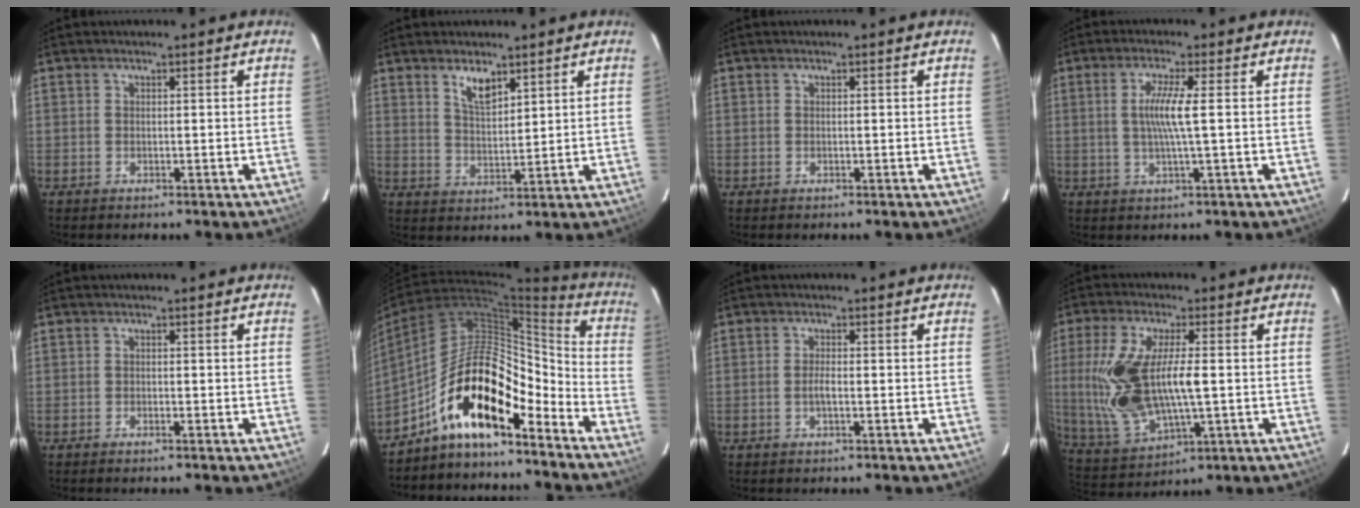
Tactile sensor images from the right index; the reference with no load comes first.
{"total": 4.9, "force": [3.3, 1.9, 3.2], "torque": [-0.057, -0.001, 0.063]}
{"total": 0.0}
{"total": 5.4, "force": [0.3, -0.6, 5.4], "torque": [-0.102, -0.004, 0.005]}
{"total": 0.7, "force": [-0.7, 0.1, 0.3], "torque": [-0.008, 0.001, -0.015]}
{"total": 15.9, "force": [-10.5, 5.0, 10.9], "torque": [-0.190, 0.023, -0.193]}
{"total": 1.6, "force": [-0.6, 0.3, 1.4], "torque": [-0.027, 0.000, -0.012]}
{"total": 17.3, "force": [0.0, 7.1, 15.8], "torque": [-0.323, -0.008, 0.017]}